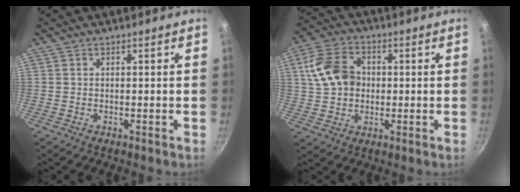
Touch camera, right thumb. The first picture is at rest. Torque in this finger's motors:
{"motor_torque": [-0.17, 0.37, 0.87, 0.20, 0.10]}